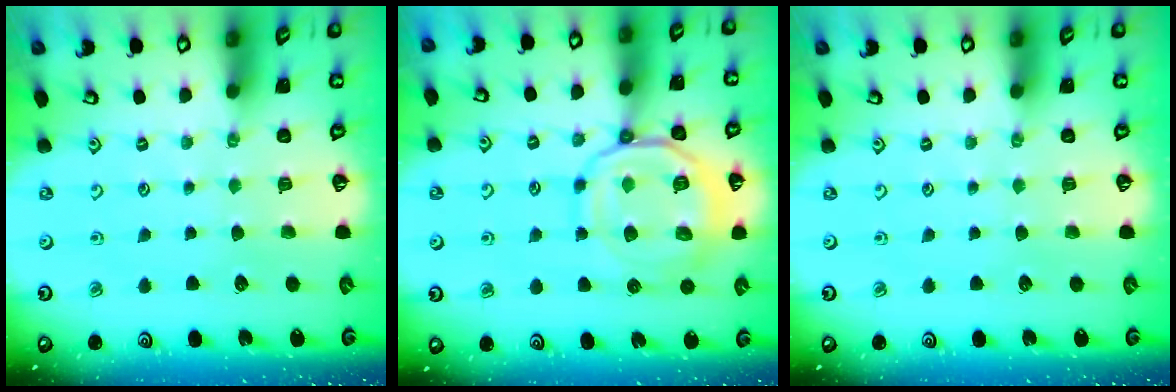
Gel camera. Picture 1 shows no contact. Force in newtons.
{"total": 14.7, "press": 14.6, "slide": 1.5}
{"total": 0.0}